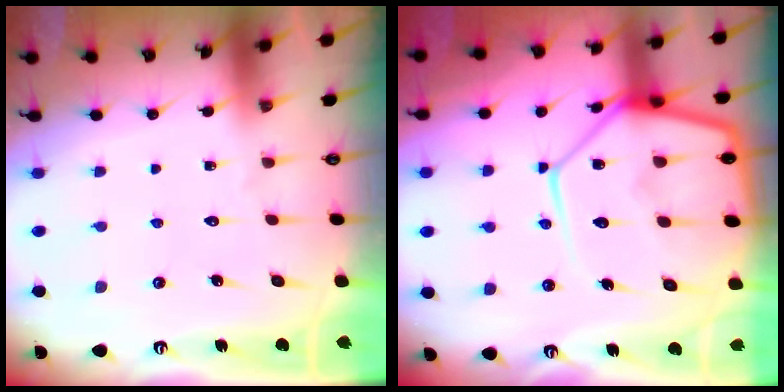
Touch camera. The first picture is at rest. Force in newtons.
{"total": 19.7, "press": 19.6, "slide": 1.7}